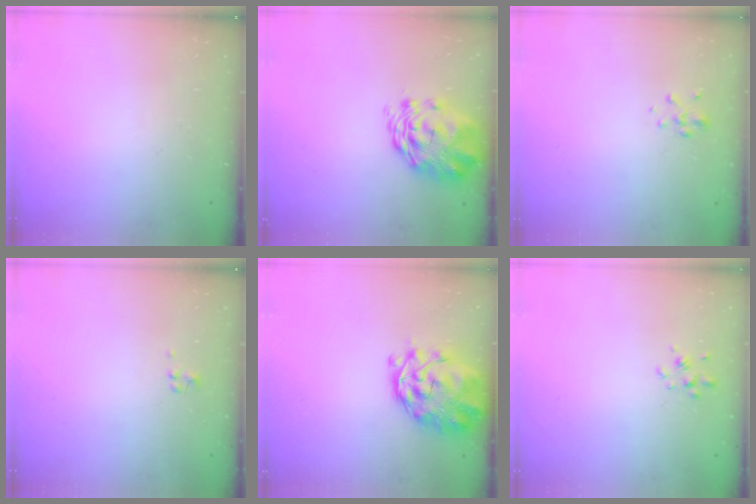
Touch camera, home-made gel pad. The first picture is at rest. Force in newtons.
{"total": 3.6, "press": 3.5, "slide": 1.1}
{"total": 2.6, "press": 2.5, "slide": 0.9}
{"total": 0.8, "press": 0.7, "slide": 0.3}
{"total": 3.8, "press": 3.6, "slide": 1.2}
{"total": 2.1, "press": 2.0, "slide": 0.9}